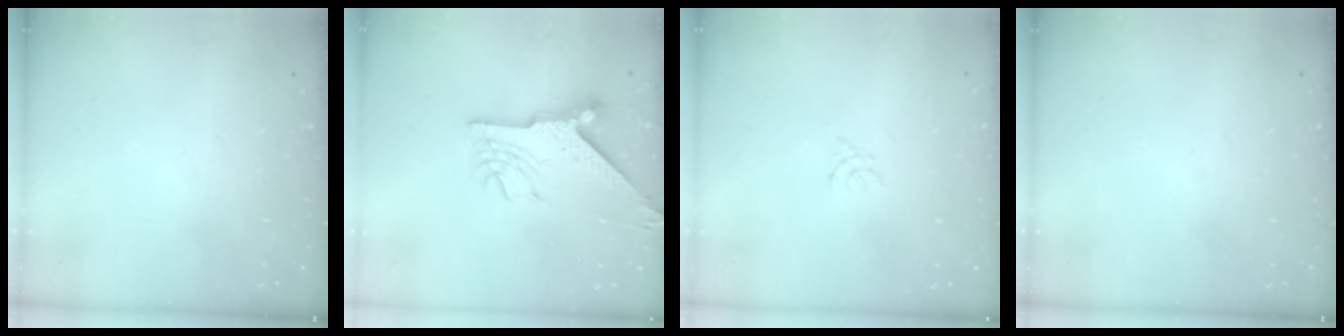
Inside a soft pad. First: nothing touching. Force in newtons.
{"total": 9.9, "press": 9.8, "slide": 1.1}
{"total": 1.4, "press": 1.4, "slide": 0.3}
{"total": 0.0}